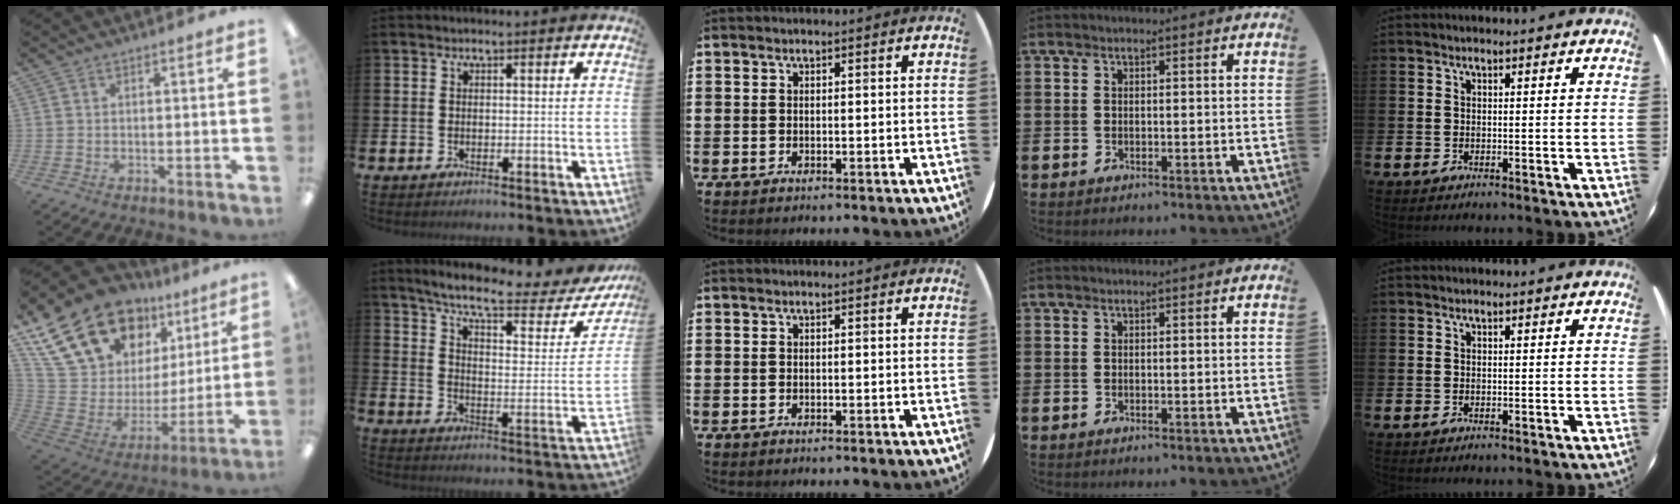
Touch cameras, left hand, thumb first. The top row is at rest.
{"thumb": {"total": 23.8, "force": [16.3, 13.6, 10.8], "torque": [-0.206, -0.093, 0.315]}, "index": {"total": 8.3, "force": [7.1, 1.3, 4.1], "torque": [-0.102, -0.043, 0.114]}}